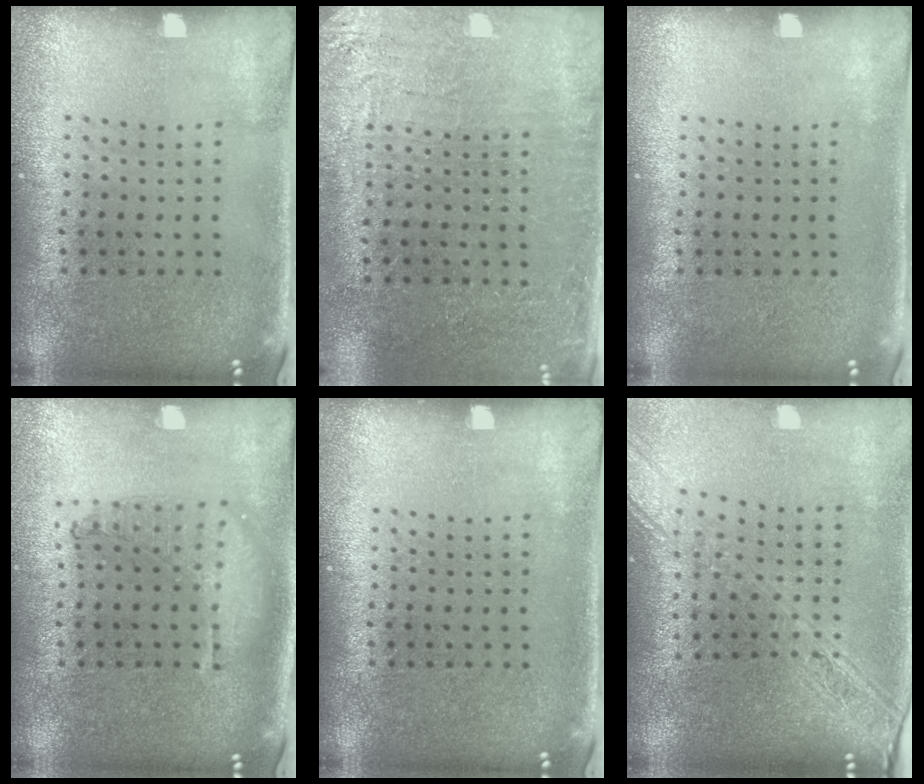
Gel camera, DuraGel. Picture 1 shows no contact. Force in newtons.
{"total": 2.9, "press": 2.8, "slide": 0.9}
{"total": 0.0}
{"total": 1.0, "press": 1.0, "slide": 0.2}
{"total": 0.0}
{"total": 2.3, "press": 1.9, "slide": 1.2}